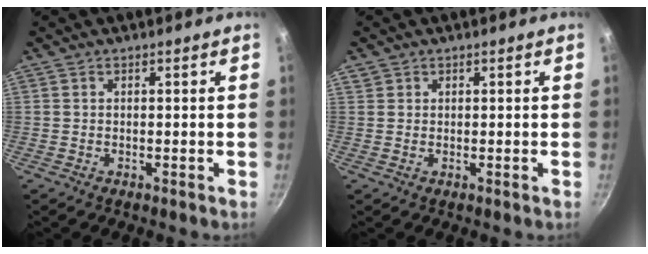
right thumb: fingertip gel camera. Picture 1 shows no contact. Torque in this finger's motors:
{"motor_torque": [-0.15, 0.31, 0.22, -0.14, -0.03]}